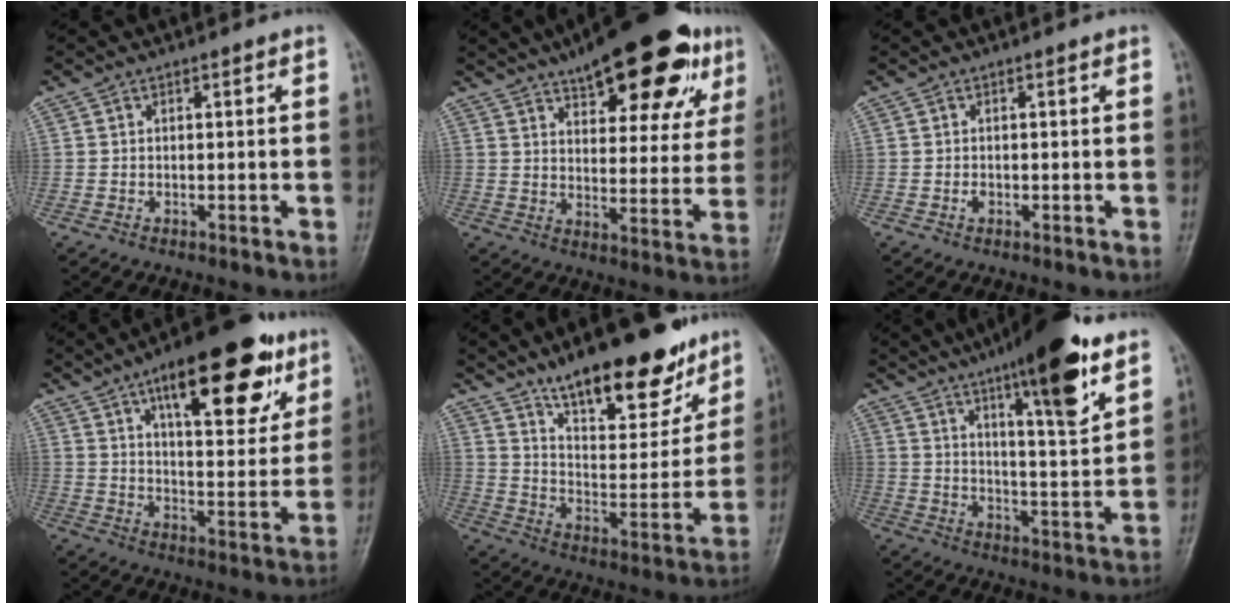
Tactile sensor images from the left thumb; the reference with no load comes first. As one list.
[{"total": 23.0, "force": [13.2, 9.1, 16.6], "torque": [-0.195, -0.018, 0.186]}, {"total": 0.9, "force": [-0.2, 0.7, 0.6], "torque": [-0.007, 0.000, -0.006]}, {"total": 23.0, "force": [12.1, 8.9, 17.4], "torque": [-0.214, -0.032, 0.181]}, {"total": 21.4, "force": [15.0, 7.6, 13.2], "torque": [-0.150, -0.079, 0.239]}, {"total": 18.5, "force": [11.1, 3.8, 14.2], "torque": [-0.193, -0.056, 0.173]}]